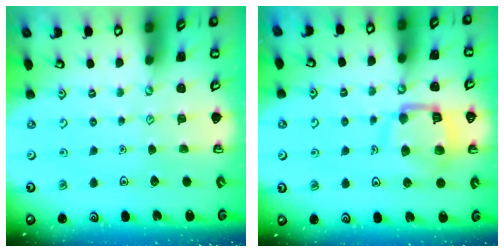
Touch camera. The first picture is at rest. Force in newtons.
{"total": 14.2, "press": 14.2, "slide": 1.5}